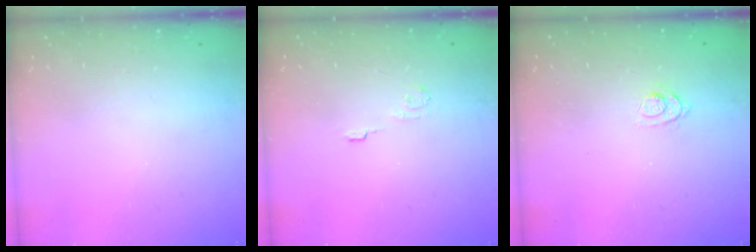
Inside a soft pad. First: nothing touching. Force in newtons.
{"total": 3.5, "press": 3.5, "slide": 0.4}
{"total": 7.2, "press": 7.1, "slide": 1.3}